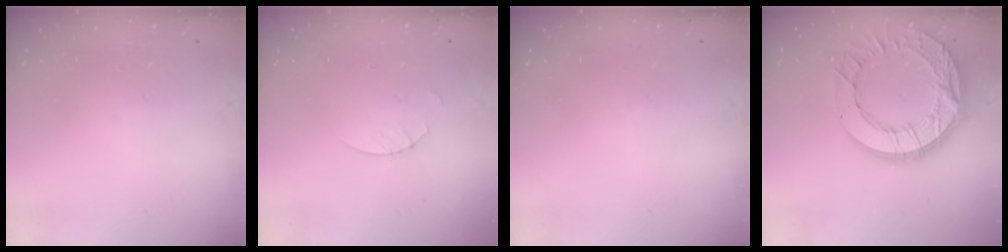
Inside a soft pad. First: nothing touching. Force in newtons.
{"total": 1.9, "press": 1.9, "slide": 0.2}
{"total": 0.0}
{"total": 22.1, "press": 22.0, "slide": 2.0}